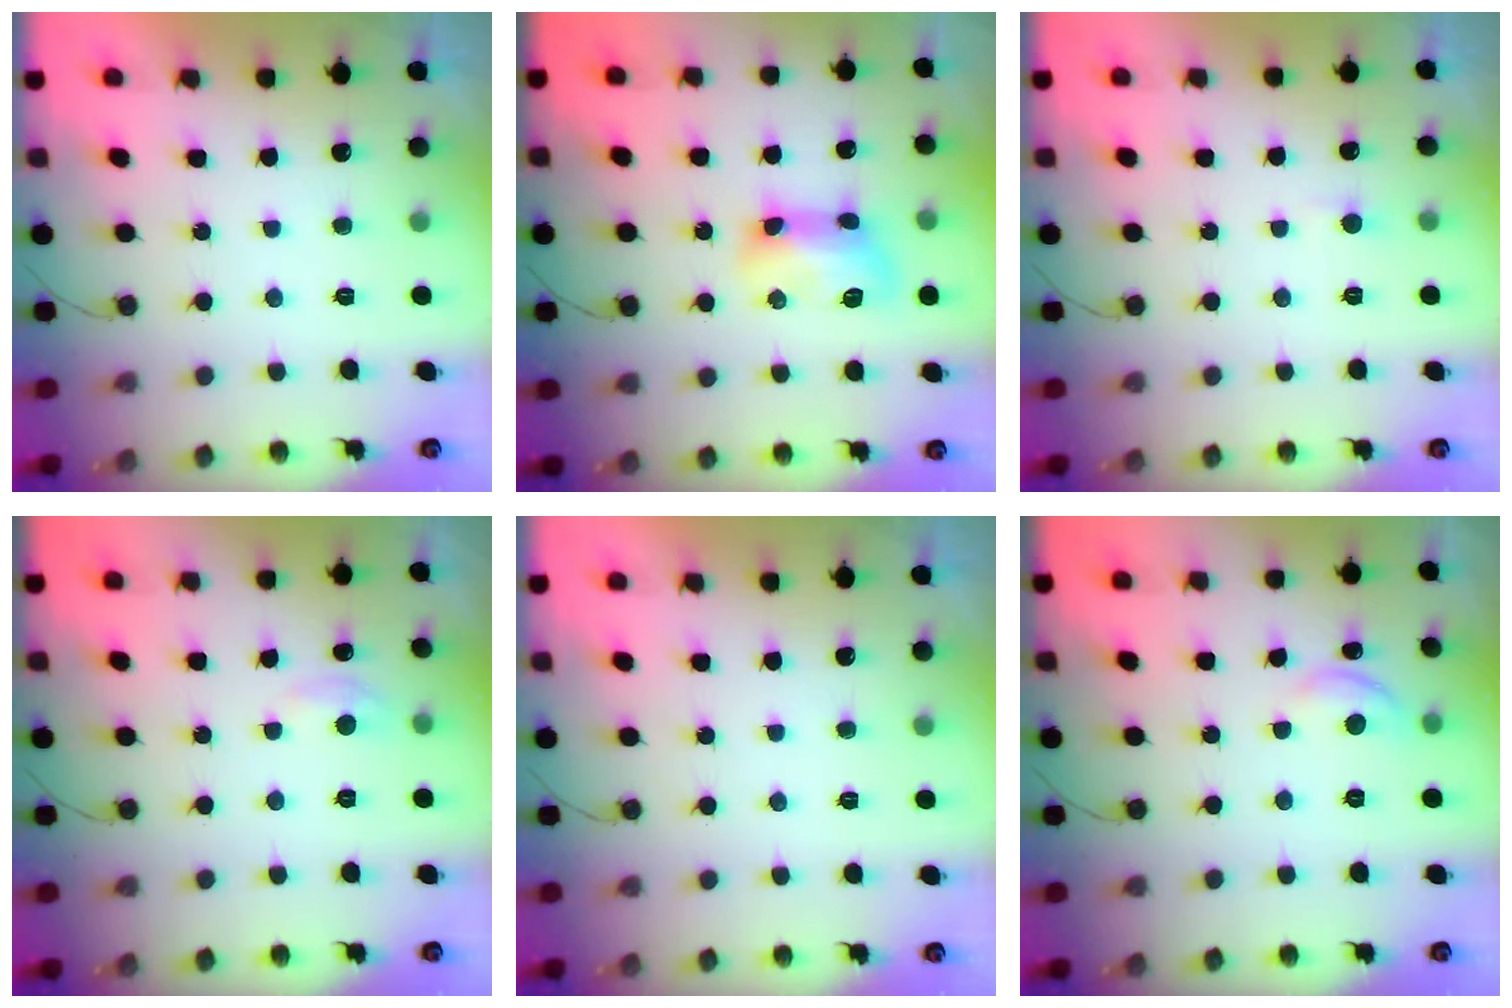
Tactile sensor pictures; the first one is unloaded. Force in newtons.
{"total": 10.5, "press": 10.5, "slide": 1.3}
{"total": 2.0, "press": 2.0, "slide": 0.2}
{"total": 3.1, "press": 3.0, "slide": 0.4}
{"total": 0.0}
{"total": 6.6, "press": 6.5, "slide": 0.7}